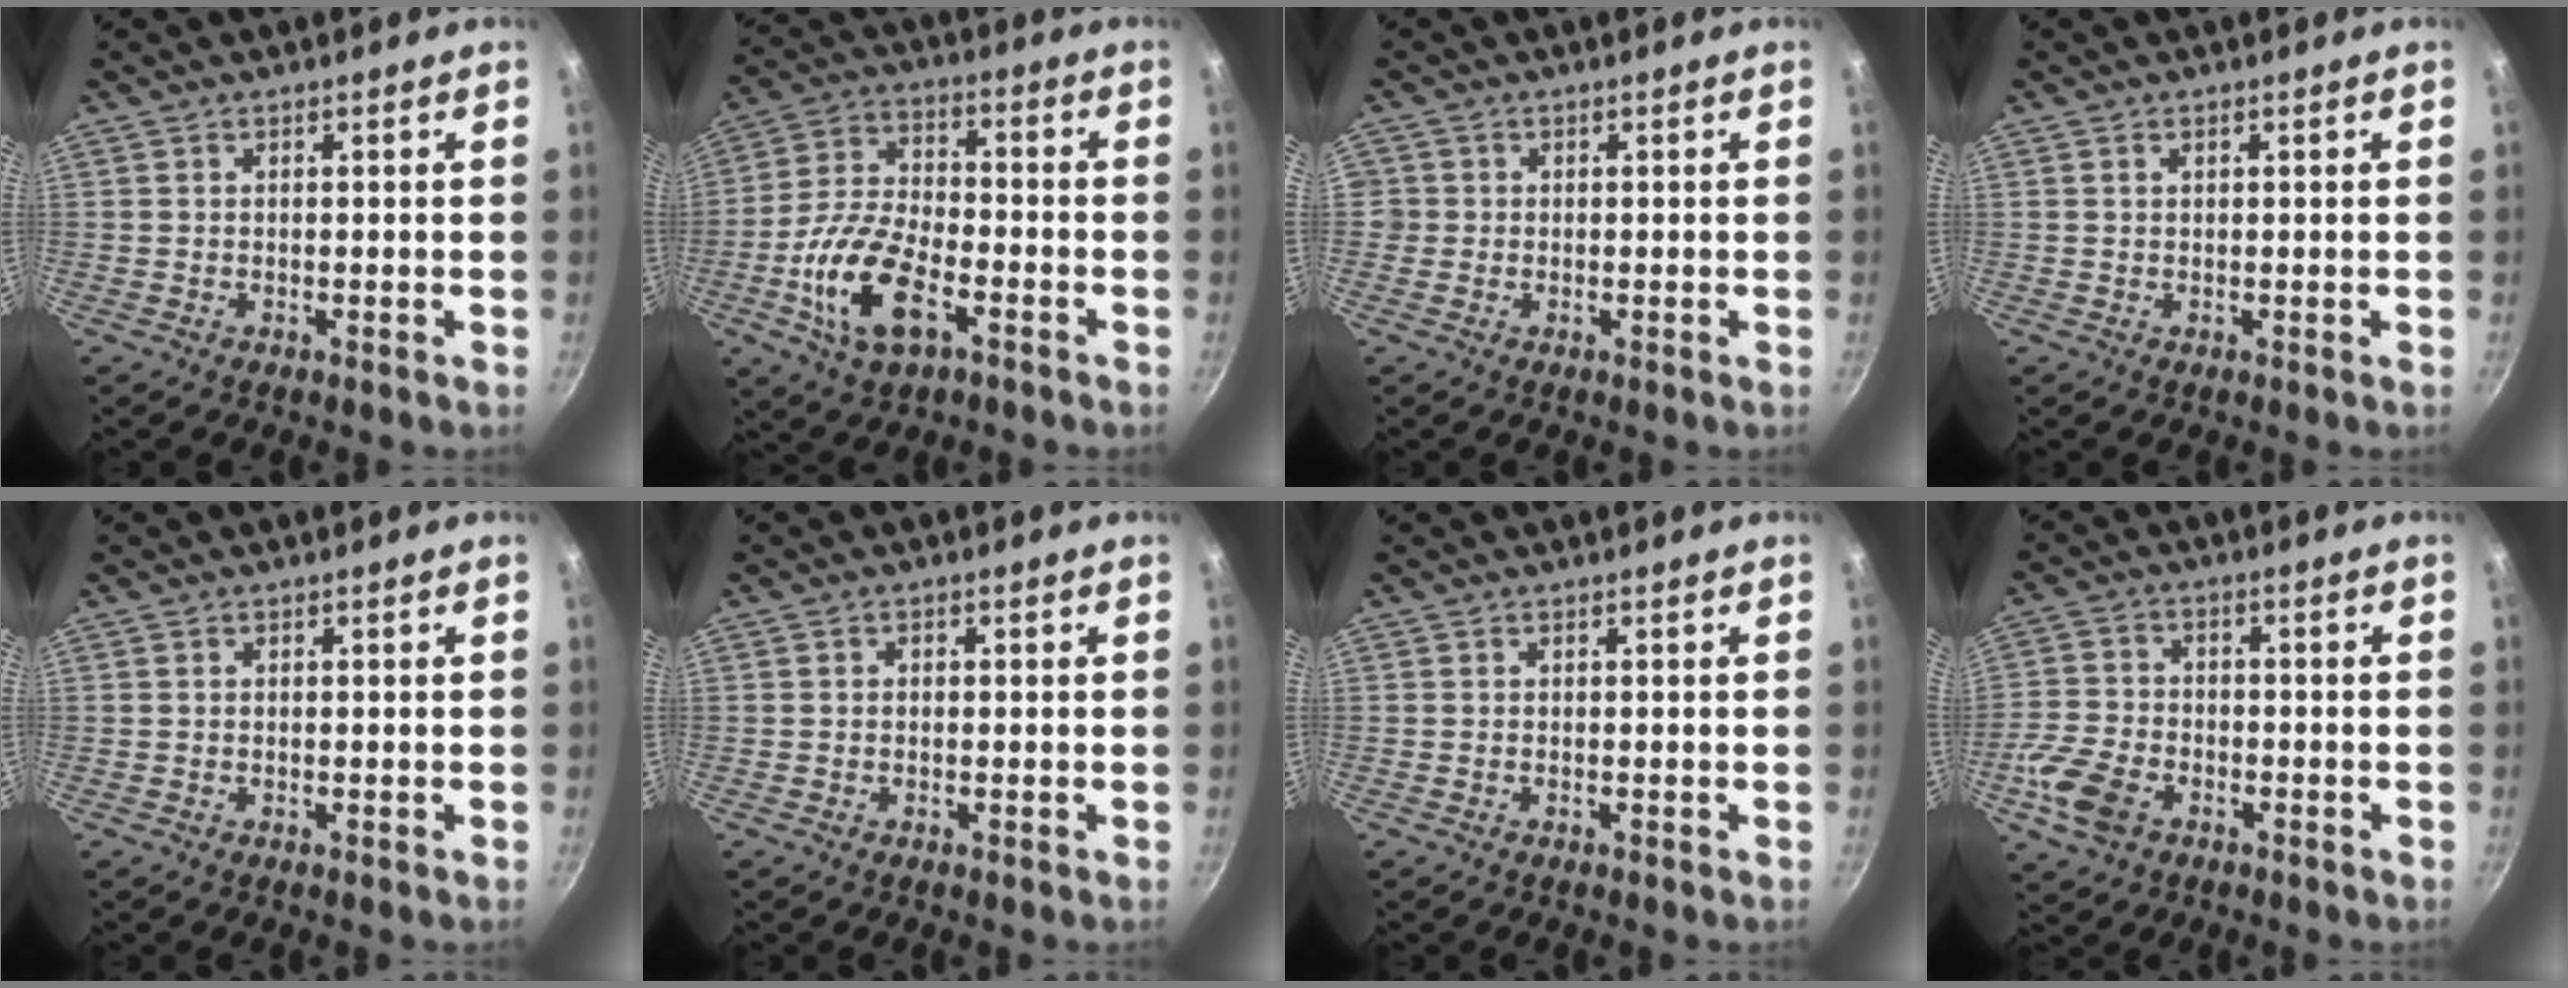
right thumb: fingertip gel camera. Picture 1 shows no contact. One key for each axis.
{"total": 14.8, "fx": -5.8, "fy": 7.4, "fz": 11.5, "tx": -0.220, "ty": 0.029, "tz": -0.115}
{"total": 1.8, "fx": -0.2, "fy": 1.8, "fz": 0.2, "tx": 0.007, "ty": 0.007, "tz": -0.006}
{"total": 0.8, "fx": 0.4, "fy": 0.5, "fz": 0.5, "tx": -0.007, "ty": 0.003, "tz": 0.007}
{"total": 0.0}
{"total": 0.8, "fx": 0.0, "fy": 0.7, "fz": 0.4, "tx": -0.006, "ty": 0.006, "tz": -0.001}
{"total": 0.0}
{"total": 9.3, "fx": -4.0, "fy": 6.3, "fz": 5.6, "tx": -0.110, "ty": 0.019, "tz": -0.085}